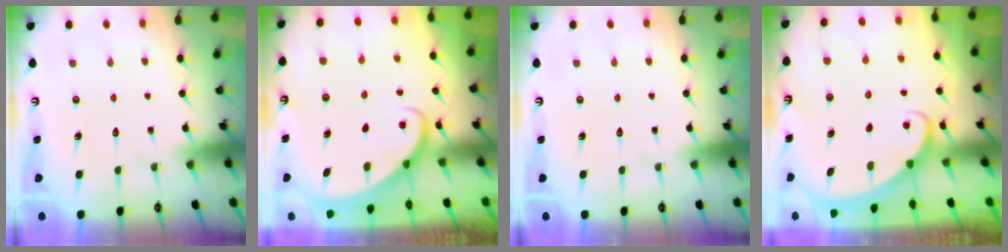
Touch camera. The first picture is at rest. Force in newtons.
{"total": 2.3, "press": 2.3, "slide": 0.1}
{"total": 0.0}
{"total": 1.7, "press": 1.7, "slide": 0.1}